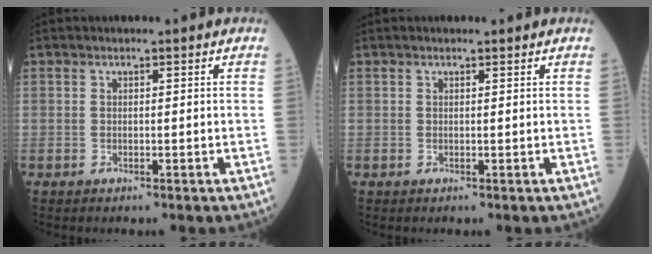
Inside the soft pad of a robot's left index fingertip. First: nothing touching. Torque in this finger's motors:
{"motor_torque": [0.00, 0.01, 0.05, -0.01]}